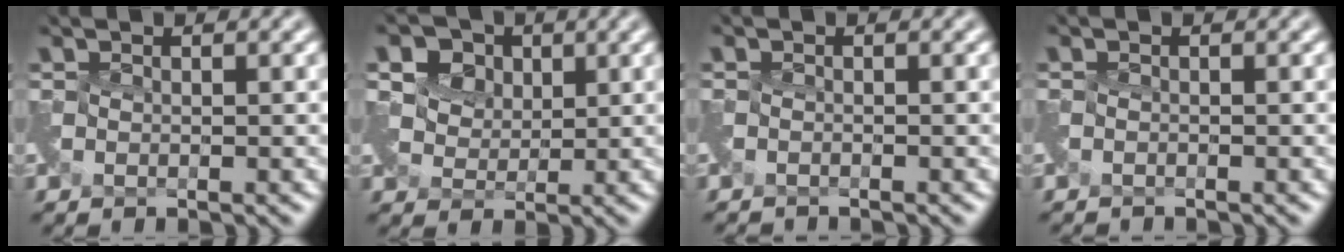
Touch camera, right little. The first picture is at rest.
{"total": 9.4, "force": [5.3, 6.3, 4.5], "torque": [-0.075, 0.039, 0.061]}
{"total": 1.5, "force": [-1.4, -0.4, -0.5], "torque": [0.008, -0.015, -0.033]}
{"total": 1.2, "force": [-1.0, -0.3, -0.5], "torque": [0.008, -0.012, -0.026]}